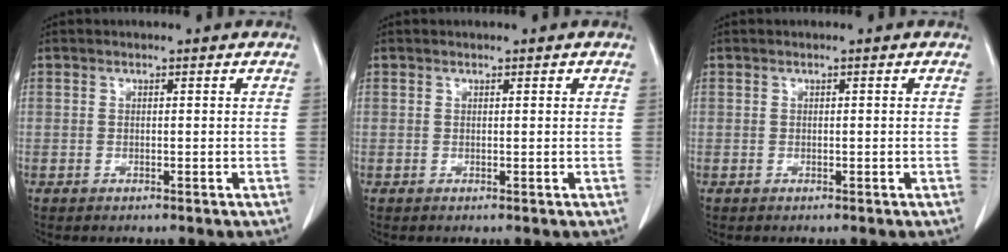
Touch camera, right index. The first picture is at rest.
{"total": 0.0}
{"total": 0.0}